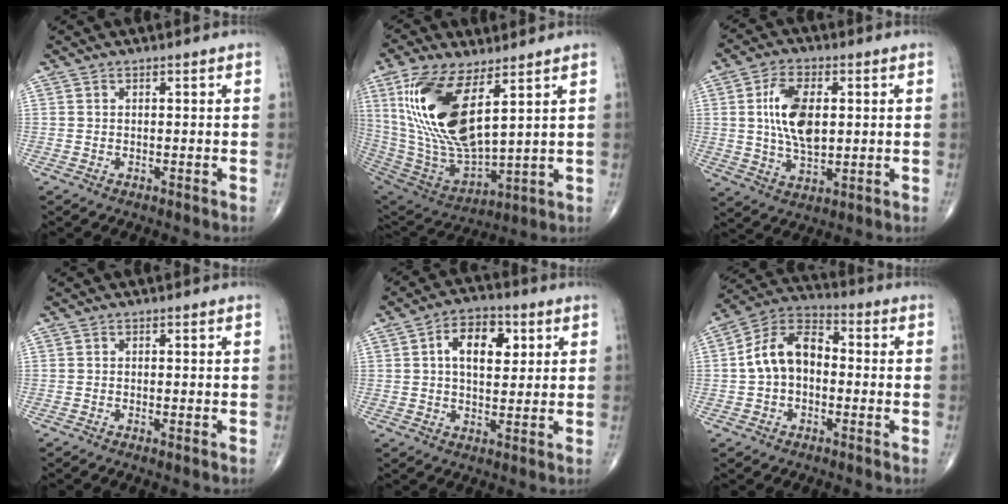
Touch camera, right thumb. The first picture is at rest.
{"total": 21.0, "force": [7.6, 8.6, 17.6], "torque": [-0.357, -0.038, 0.158]}
{"total": 11.7, "force": [1.7, 6.3, 9.7], "torque": [-0.173, -0.005, 0.034]}
{"total": 0.7, "force": [-0.4, 0.1, 0.6], "torque": [-0.014, -0.002, -0.006]}
{"total": 9.7, "force": [2.6, 5.7, 7.4], "torque": [-0.097, 0.003, 0.037]}
{"total": 11.5, "force": [-0.4, 7.8, 8.5], "torque": [-0.140, 0.038, -0.023]}